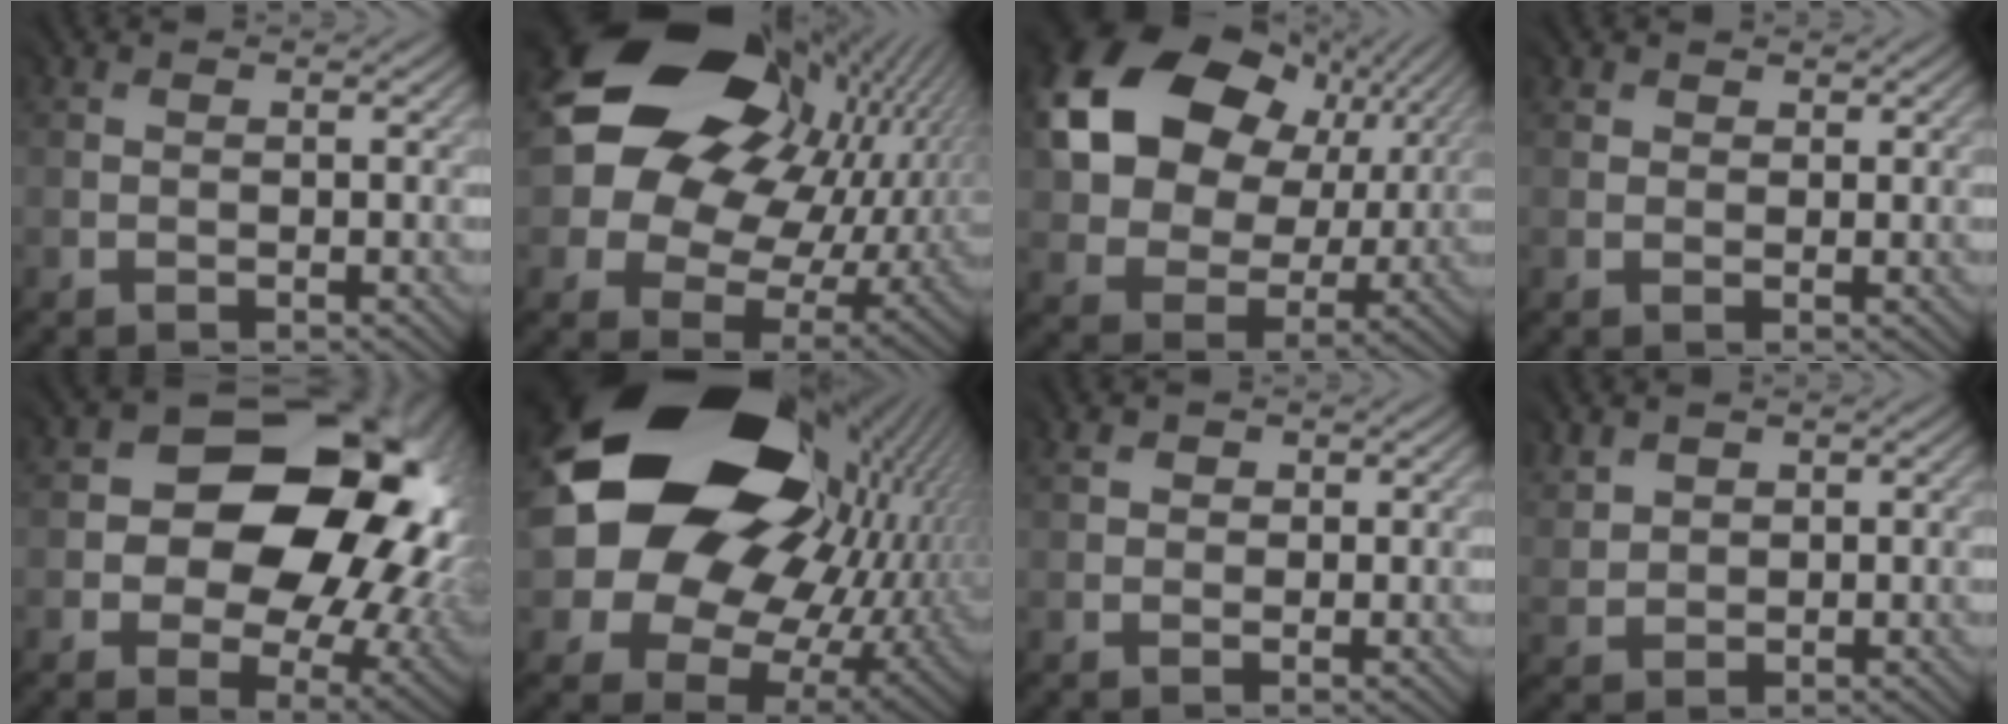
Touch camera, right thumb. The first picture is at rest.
{"total": 18.6, "force": [6.2, 13.9, 10.8], "torque": [-0.233, 0.013, 0.118]}
{"total": 16.8, "force": [5.6, 12.2, 10.0], "torque": [-0.224, 0.024, 0.102]}
{"total": 1.3, "force": [1.1, 0.5, -0.4], "torque": [0.002, 0.002, 0.016]}
{"total": 16.0, "force": [2.7, 11.3, 11.0], "torque": [-0.127, 0.001, 0.047]}
{"total": 21.4, "force": [6.5, 16.6, 11.8], "torque": [-0.279, -0.015, 0.147]}
{"total": 2.1, "force": [1.5, 1.4, 0.5], "torque": [-0.023, 0.009, 0.021]}
{"total": 3.2, "force": [2.5, 1.9, 0.5], "torque": [-0.044, 0.007, 0.055]}